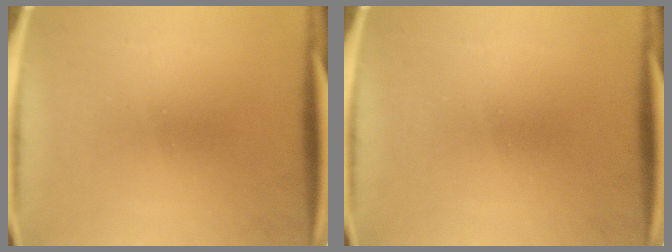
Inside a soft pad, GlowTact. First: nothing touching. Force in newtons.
{"total": 0.0}